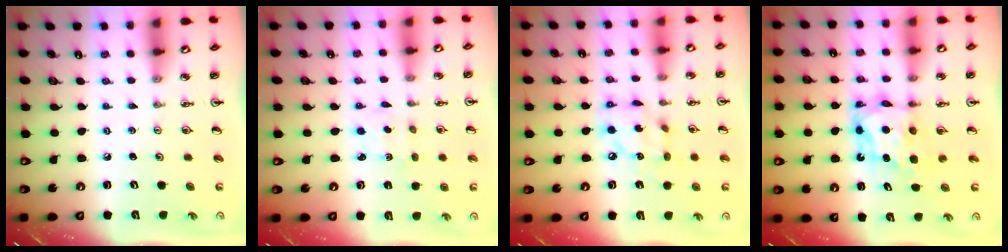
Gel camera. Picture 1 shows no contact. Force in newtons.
{"total": 2.5, "press": 2.4, "slide": 0.5}
{"total": 10.1, "press": 10.1, "slide": 0.8}
{"total": 7.2, "press": 7.1, "slide": 0.6}